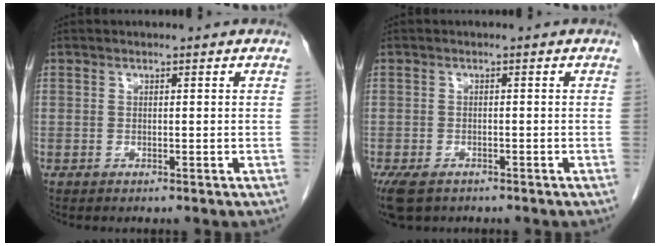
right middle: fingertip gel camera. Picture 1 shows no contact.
{"total": 5.5, "force": [-3.7, 2.9, 2.8], "torque": [-0.055, -0.009, -0.061]}